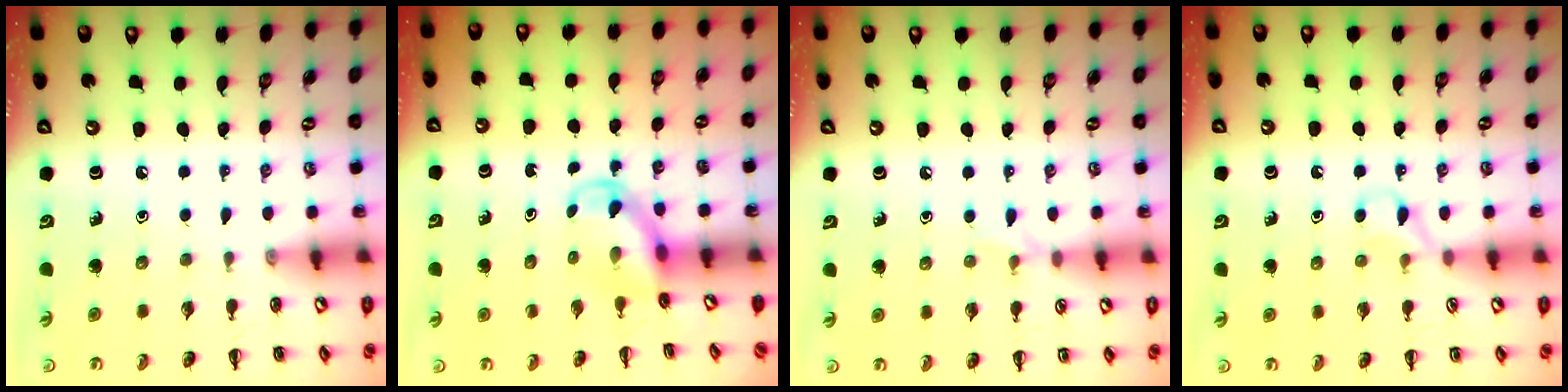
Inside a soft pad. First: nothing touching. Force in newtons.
{"total": 3.7, "press": 3.5, "slide": 1.3}
{"total": 4.5, "press": 4.2, "slide": 1.5}
{"total": 5.9, "press": 5.7, "slide": 1.8}